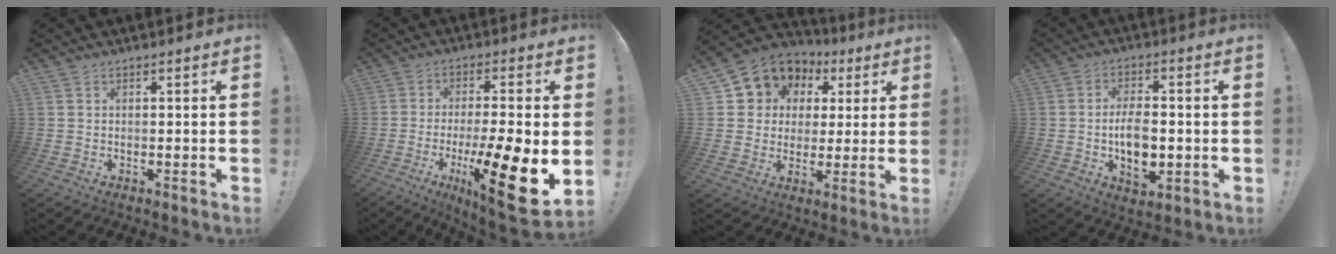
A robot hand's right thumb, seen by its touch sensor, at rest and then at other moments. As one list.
[{"total": 19.1, "force": [-5.8, 4.3, 17.7], "torque": [-0.267, 0.021, -0.079]}, {"total": 9.3, "force": [3.8, 8.2, 2.3], "torque": [-0.042, -0.028, 0.081]}, {"total": 10.3, "force": [-1.7, 5.9, 8.3], "torque": [-0.123, 0.000, -0.027]}]